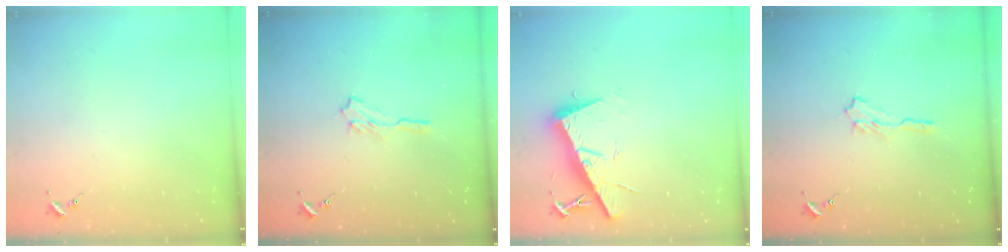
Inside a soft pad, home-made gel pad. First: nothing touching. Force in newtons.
{"total": 6.9, "press": 6.9, "slide": 0.6}
{"total": 13.5, "press": 13.4, "slide": 1.4}
{"total": 6.9, "press": 6.9, "slide": 0.6}